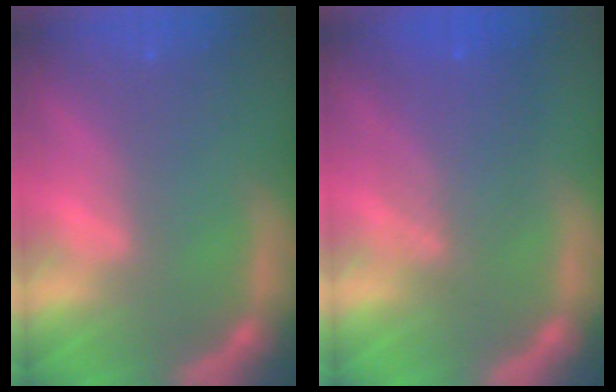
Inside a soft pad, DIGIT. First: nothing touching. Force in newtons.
{"total": 5.1}